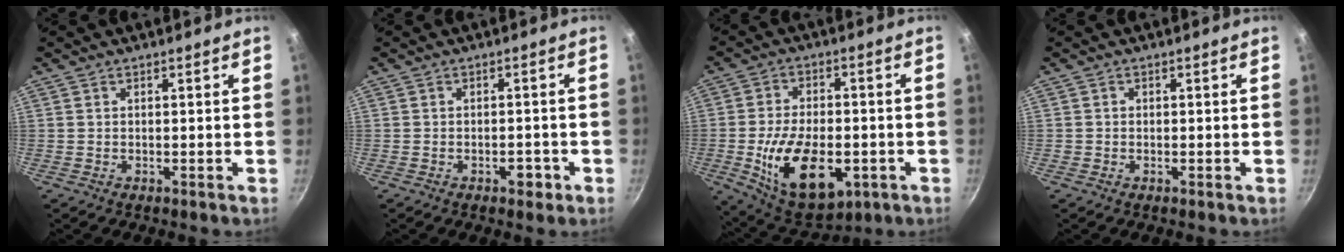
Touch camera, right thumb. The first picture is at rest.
{"total": 2.7, "force": [-1.4, 1.5, 1.7], "torque": [-0.014, 0.016, -0.014]}
{"total": 17.8, "force": [-4.7, 9.9, 14.0], "torque": [-0.221, 0.008, -0.065]}
{"total": 0.6, "force": [-0.1, 0.6, 0.1], "torque": [0.001, 0.002, -0.003]}